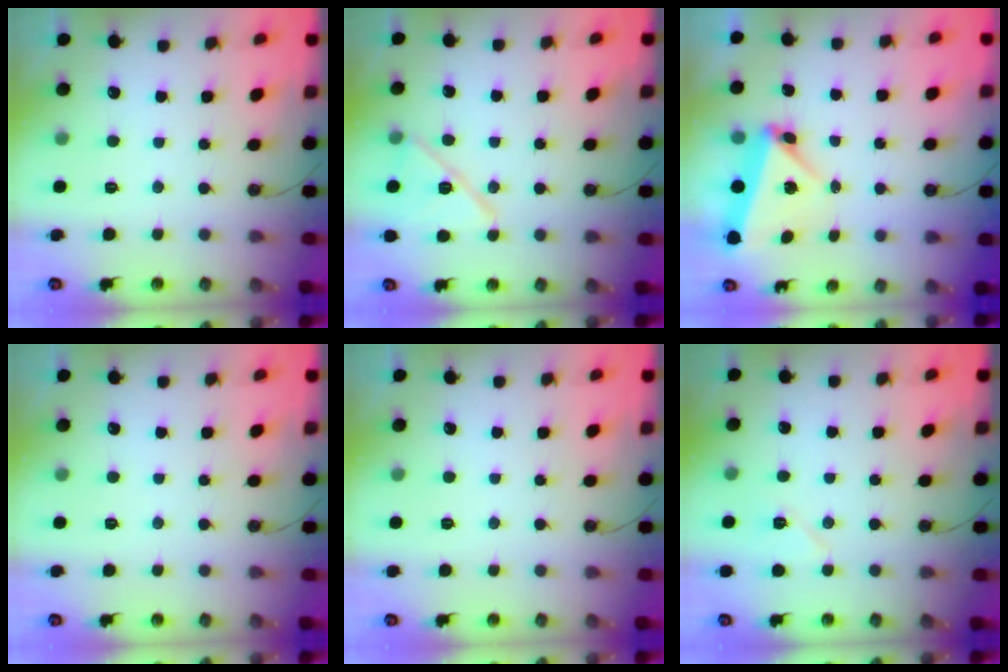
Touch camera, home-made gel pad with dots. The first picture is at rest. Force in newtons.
{"total": 13.2, "press": 13.2, "slide": 0.5}
{"total": 5.3, "press": 5.3, "slide": 0.2}
{"total": 0.0}
{"total": 0.0}
{"total": 7.5, "press": 4.2, "slide": 6.2}